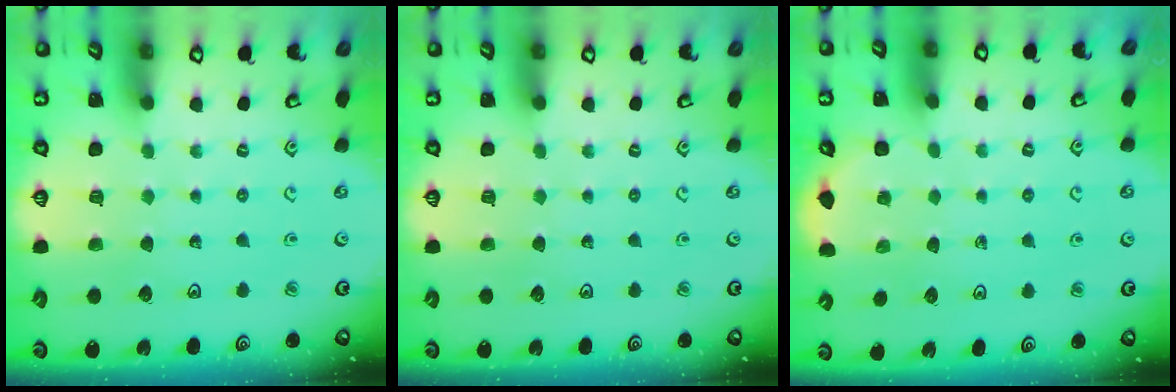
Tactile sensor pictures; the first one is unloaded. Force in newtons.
{"total": 0.0}
{"total": 1.5, "press": 1.2, "slide": 1.0}